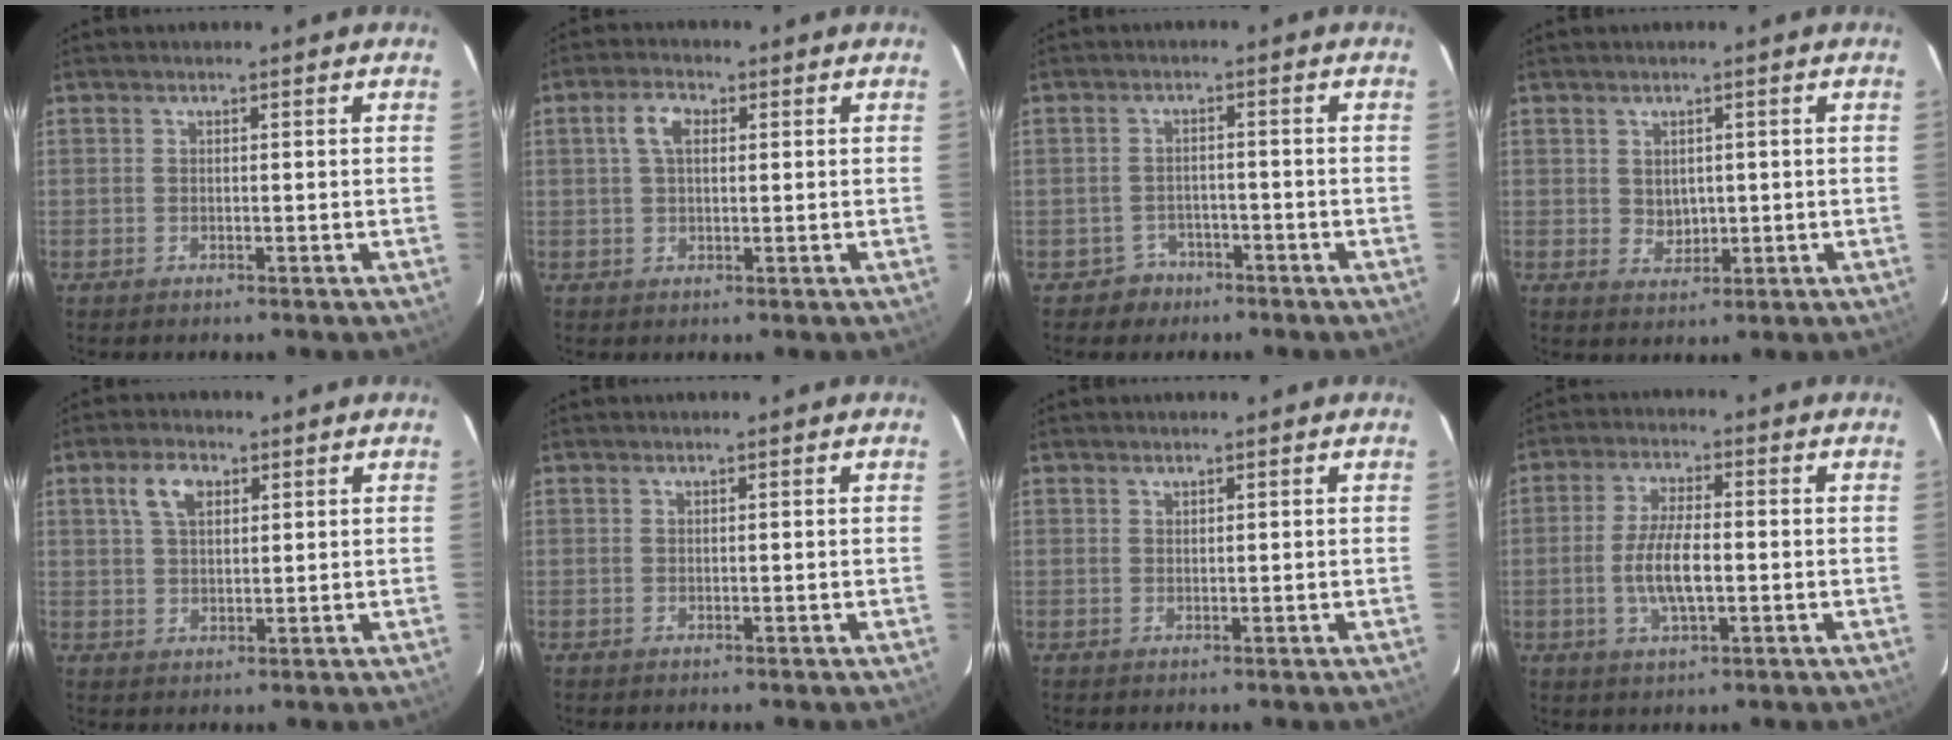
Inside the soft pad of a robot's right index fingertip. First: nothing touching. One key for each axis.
{"total": 4.1, "fx": 1.1, "fy": 2.3, "fz": 3.2, "tx": -0.063, "ty": 0.012, "tz": 0.022}
{"total": 3.9, "fx": -2.6, "fy": 2.9, "fz": -0.2, "tx": -0.007, "ty": 0.014, "tz": -0.038}
{"total": 2.8, "fx": 0.7, "fy": 2.4, "fz": 1.2, "tx": -0.018, "ty": 0.003, "tz": 0.020}
{"total": 5.2, "fx": 2.4, "fy": 2.9, "fz": 3.6, "tx": -0.068, "ty": 0.012, "tz": 0.044}
{"total": 0.0}
{"total": 0.6, "fx": 0.5, "fy": 0.2, "fz": 0.0, "tx": 0.000, "ty": 0.001, "tz": 0.011}
{"total": 7.7, "fx": -1.3, "fy": 2.5, "fz": 7.2, "tx": -0.145, "ty": -0.001, "tz": -0.024}